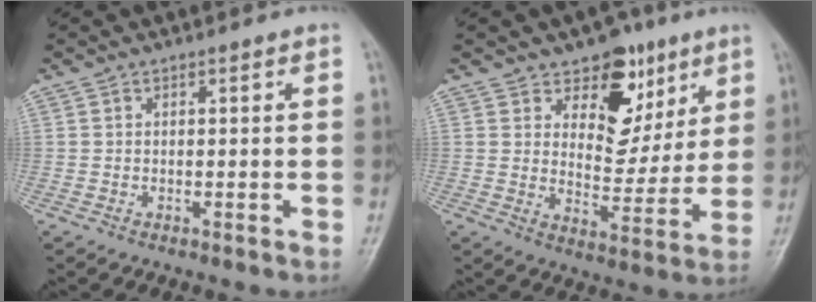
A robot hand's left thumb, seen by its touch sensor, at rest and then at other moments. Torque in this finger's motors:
{"motor_torque": [1.57, 1.36, 0.73, -0.84, 0.17]}